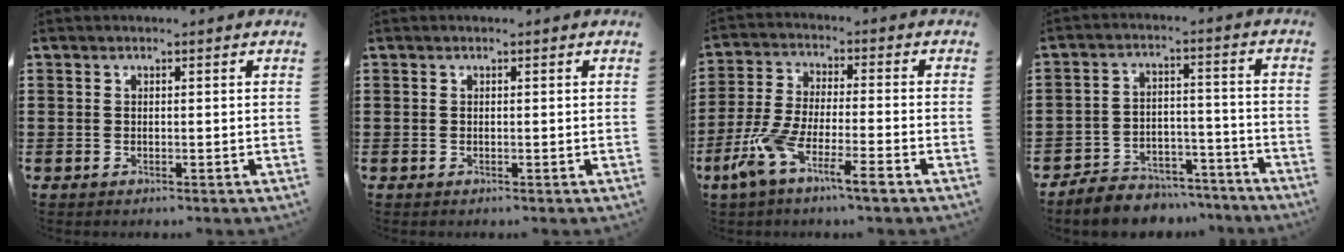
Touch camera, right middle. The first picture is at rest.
{"total": 0.0}
{"total": 8.6, "force": [-5.6, 1.5, 6.4], "torque": [-0.151, -0.010, -0.110]}
{"total": 6.0, "force": [-5.9, 1.3, 0.4], "torque": [-0.005, 0.018, -0.116]}